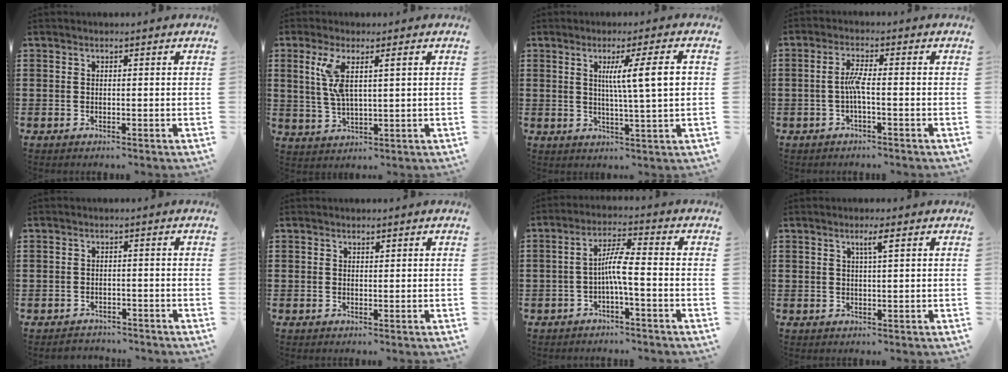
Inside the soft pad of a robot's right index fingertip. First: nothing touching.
{"total": 5.3, "force": [1.6, 1.3, 4.9], "torque": [-0.116, -0.005, 0.022]}
{"total": 8.1, "force": [1.5, 0.1, 8.0], "torque": [-0.141, -0.004, 0.015]}
{"total": 3.5, "force": [-0.9, 0.3, 3.4], "torque": [-0.071, -0.002, -0.021]}
{"total": 1.7, "force": [-1.7, 0.4, -0.2], "torque": [-0.004, 0.003, -0.040]}
{"total": 0.5, "force": [0.3, 0.3, 0.2], "torque": [-0.005, 0.002, 0.007]}
{"total": 5.2, "force": [-1.3, 0.5, 5.0], "torque": [-0.098, 0.001, -0.030]}
{"total": 2.2, "force": [1.0, 0.0, 1.9], "torque": [-0.040, 0.001, 0.015]}